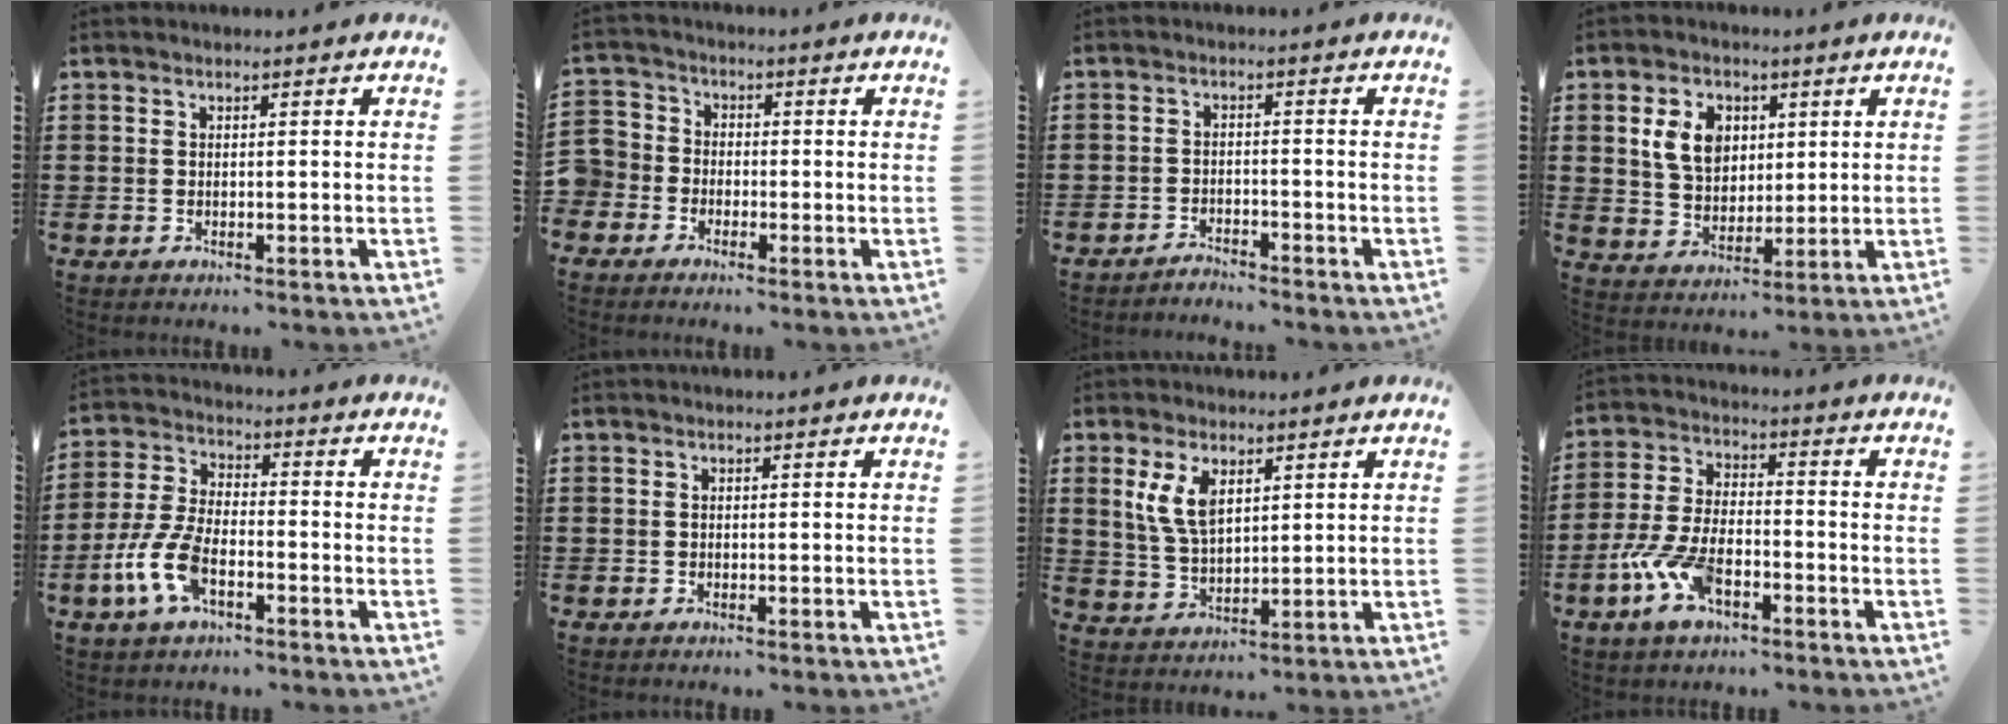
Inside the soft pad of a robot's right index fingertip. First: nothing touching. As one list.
[{"total": 3.2, "force": [-2.1, 2.4, 0.0], "torque": [-0.032, -0.001, -0.054]}, {"total": 2.4, "force": [-2.4, 0.0, -0.2], "torque": [-0.005, 0.001, -0.054]}, {"total": 7.5, "force": [2.3, 5.6, 4.5], "torque": [-0.109, 0.014, 0.037]}, {"total": 8.4, "force": [-3.6, 3.7, 6.5], "torque": [-0.172, -0.014, -0.074]}, {"total": 0.0}, {"total": 6.3, "force": [2.6, 3.1, 4.8], "torque": [-0.112, 0.004, 0.044]}, {"total": 8.9, "force": [-4.3, 4.0, 6.8], "torque": [-0.174, -0.011, -0.083]}]